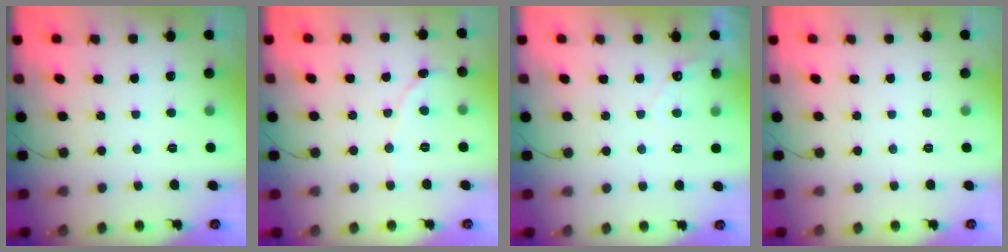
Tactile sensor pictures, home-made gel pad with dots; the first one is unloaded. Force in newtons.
{"total": 1.1, "press": 1.1, "slide": 0.1}
{"total": 2.5, "press": 2.5, "slide": 0.1}
{"total": 0.0}